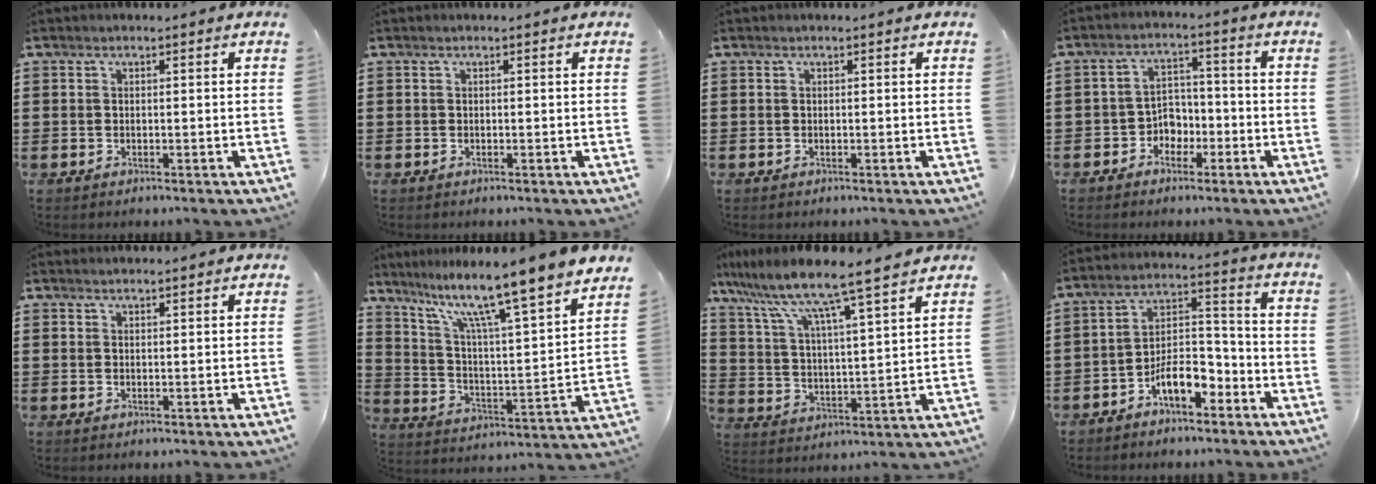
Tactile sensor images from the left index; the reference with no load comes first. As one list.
[{"total": 0.0}, {"total": 0.0}, {"total": 3.9, "force": [-2.6, 2.8, 1.2], "torque": [-0.028, 0.011, -0.054]}, {"total": 1.1, "force": [1.1, 0.1, 0.2], "torque": [-0.005, -0.002, 0.022]}, {"total": 11.7, "force": [9.4, -0.1, 7.0], "torque": [-0.161, -0.071, 0.148]}, {"total": 8.3, "force": [7.2, -0.5, 4.2], "torque": [-0.112, -0.049, 0.114]}, {"total": 7.7, "force": [-5.0, 3.3, 4.8], "torque": [-0.098, 0.016, -0.096]}]